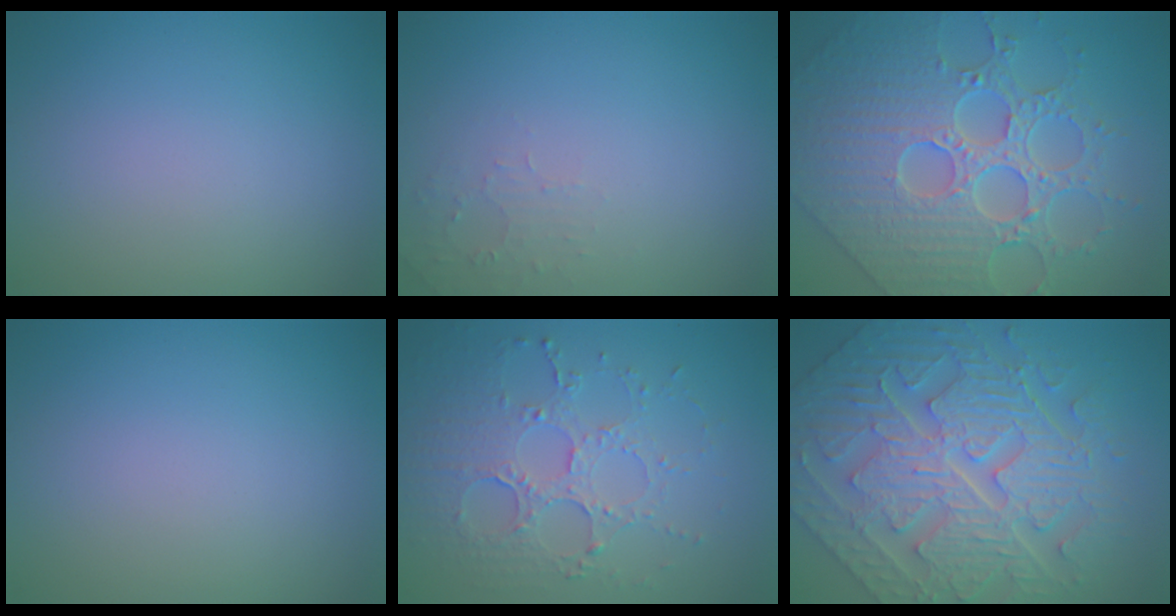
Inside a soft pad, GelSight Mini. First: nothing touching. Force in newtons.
{"total": 1.3, "press": 1.2, "slide": 0.3}
{"total": 7.5, "press": 6.6, "slide": 3.5}
{"total": 0.0}
{"total": 4.6, "press": 3.7, "slide": 2.8}
{"total": 8.9, "press": 7.2, "slide": 5.1}